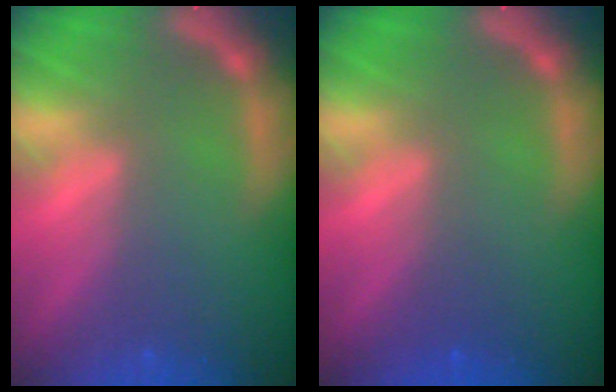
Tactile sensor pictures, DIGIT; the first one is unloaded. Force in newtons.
{"total": 1.0}